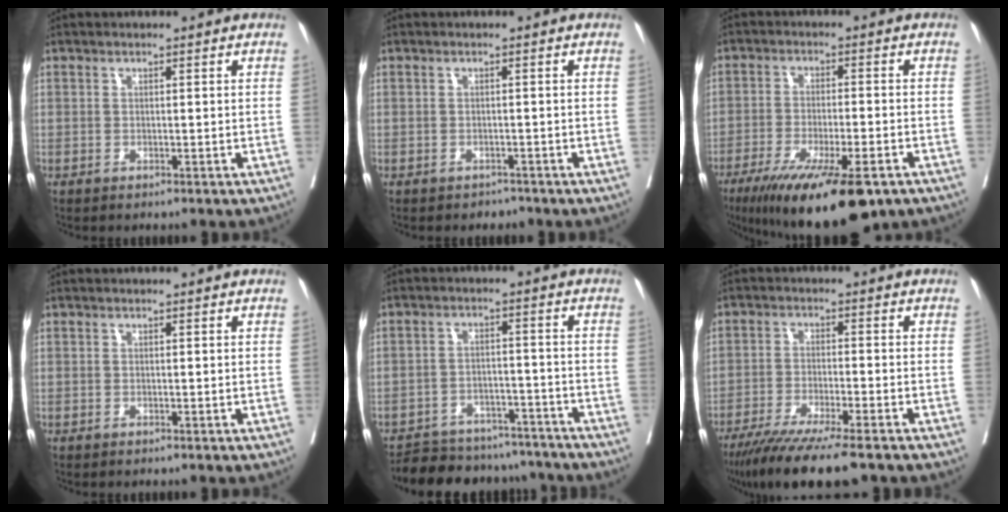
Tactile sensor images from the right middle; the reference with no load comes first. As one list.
[{"total": 1.5, "force": [-1.3, 0.8, -0.3], "torque": [0.002, 0.002, -0.024]}, {"total": 16.3, "force": [-10.8, 3.0, 11.9], "torque": [-0.170, -0.037, -0.171]}, {"total": 0.0}, {"total": 14.3, "force": [-13.0, 5.2, 3.0], "torque": [-0.045, 0.022, -0.174]}, {"total": 12.0, "force": [-9.3, 0.4, 7.6], "torque": [-0.113, -0.030, -0.149]}]